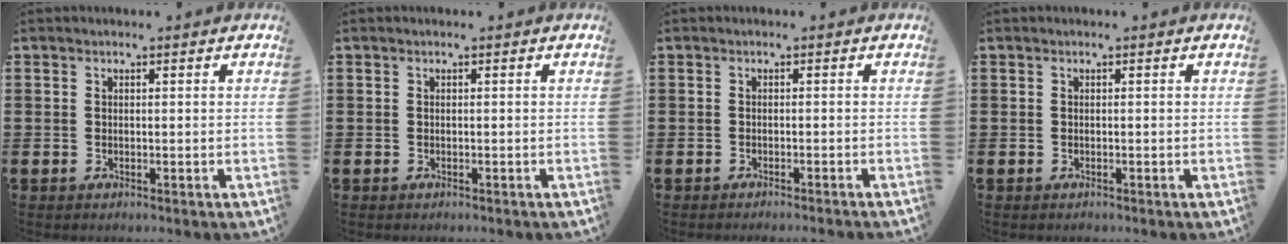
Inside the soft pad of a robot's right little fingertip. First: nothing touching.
{"total": 0.0}
{"total": 0.7, "force": [-0.6, -0.2, 0.0], "torque": [0.002, 0.000, -0.013]}
{"total": 0.0}